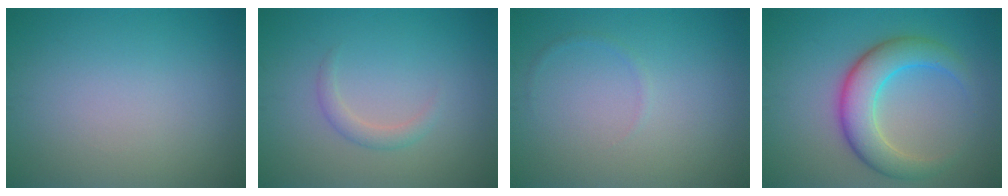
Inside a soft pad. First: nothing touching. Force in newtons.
{"total": 1.4, "press": 1.4, "slide": 0.1}
{"total": 0.5, "press": 0.5, "slide": 0.0}
{"total": 5.9, "press": 5.9, "slide": 0.2}